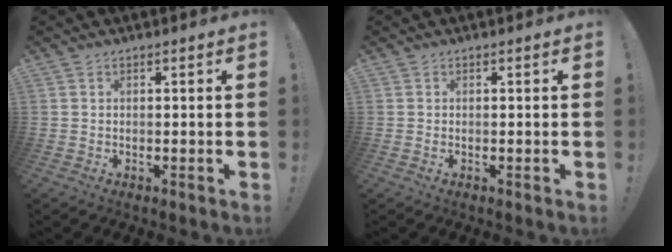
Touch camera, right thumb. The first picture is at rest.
{"total": 0.0}